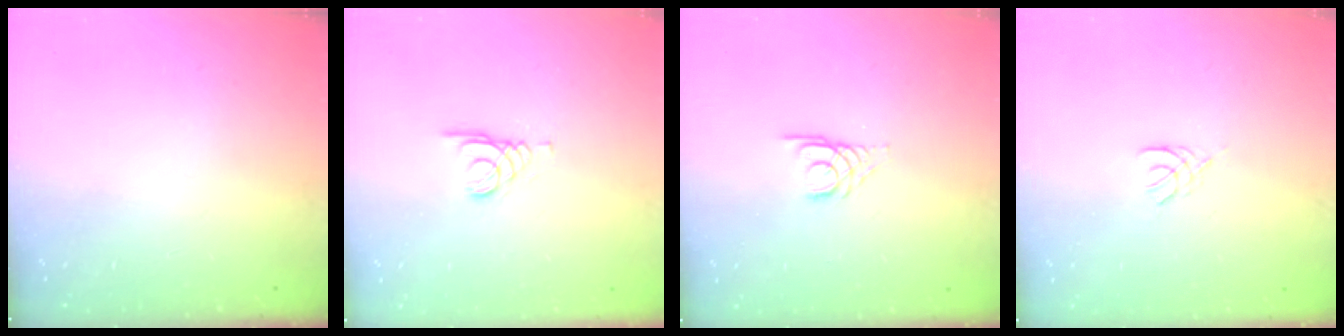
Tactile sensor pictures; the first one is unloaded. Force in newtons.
{"total": 1.3, "press": 1.3, "slide": 0.1}
{"total": 3.0, "press": 2.9, "slide": 0.3}
{"total": 2.1, "press": 2.0, "slide": 0.4}